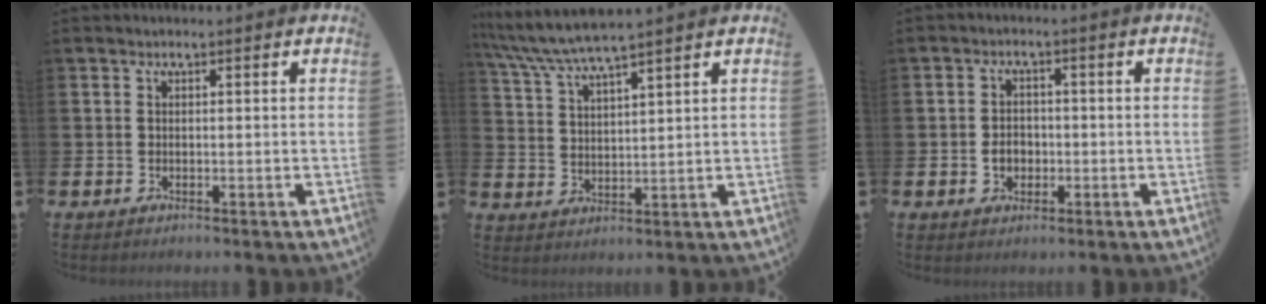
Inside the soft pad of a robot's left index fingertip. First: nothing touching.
{"total": 5.5, "force": [5.1, -0.2, 2.0], "torque": [-0.060, -0.025, 0.089]}
{"total": 2.7, "force": [-0.6, 2.2, 1.5], "torque": [-0.016, 0.000, -0.018]}